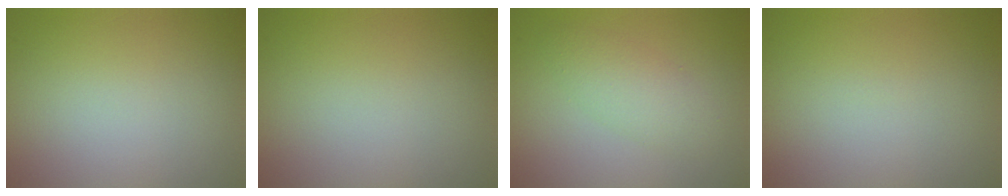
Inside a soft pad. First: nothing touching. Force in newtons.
{"total": 0.0}
{"total": 2.6, "press": 2.6, "slide": 0.1}
{"total": 0.0}